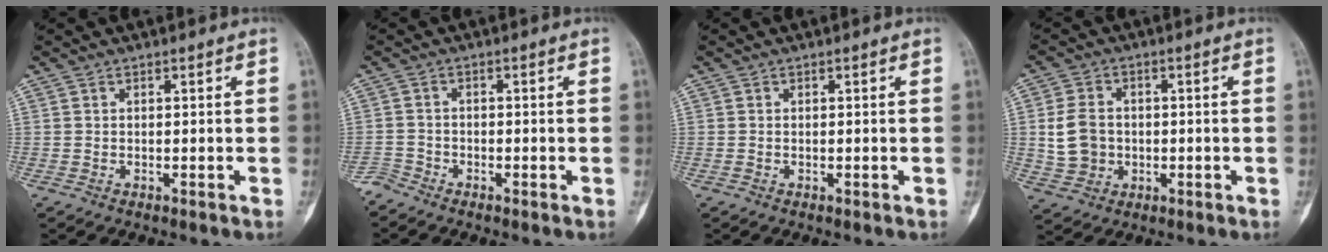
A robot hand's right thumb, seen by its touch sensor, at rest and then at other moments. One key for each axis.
{"total": 2.2, "fx": -2.1, "fy": 0.5, "fz": -0.4, "tx": 0.017, "ty": -0.004, "tz": -0.048}
{"total": 0.0}
{"total": 7.7, "fx": -0.1, "fy": 6.4, "fz": 4.3, "tx": -0.067, "ty": 0.008, "tz": 0.003}